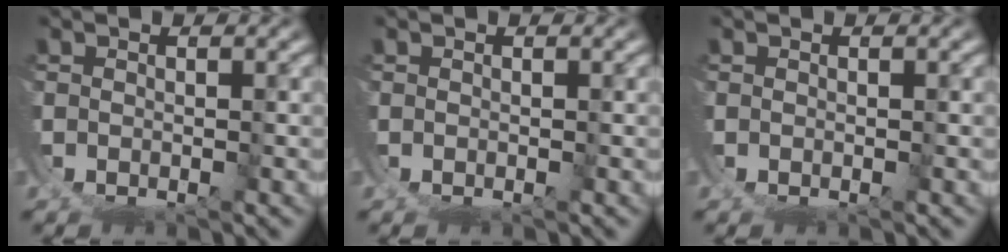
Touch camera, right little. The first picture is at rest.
{"total": 0.0}
{"total": 0.0}